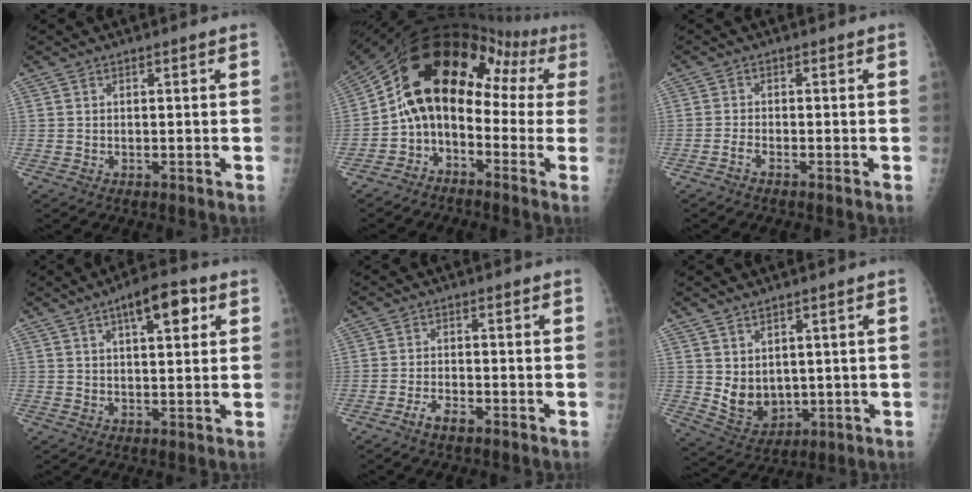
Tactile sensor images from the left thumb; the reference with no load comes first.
{"total": 15.9, "force": [0.4, 11.2, 11.2], "torque": [-0.124, 0.102, -0.011]}
{"total": 1.4, "force": [-1.1, 0.1, 0.8], "torque": [-0.024, 0.003, -0.026]}
{"total": 8.2, "force": [3.8, 3.1, 6.6], "torque": [-0.081, -0.002, 0.052]}
{"total": 2.9, "force": [-2.1, 1.0, 1.8], "torque": [-0.041, 0.011, -0.040]}
{"total": 7.1, "force": [0.9, 5.3, 4.6], "torque": [-0.056, -0.023, 0.043]}